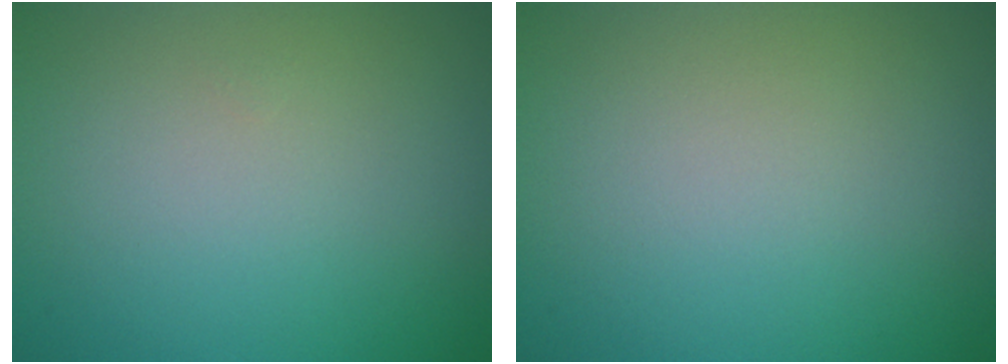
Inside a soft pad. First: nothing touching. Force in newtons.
{"total": 0.0}